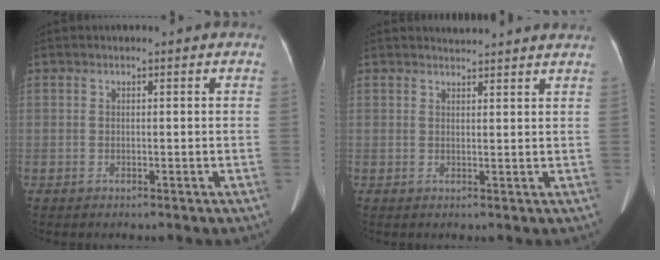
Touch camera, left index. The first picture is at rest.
{"total": 5.0, "force": [5.0, -0.3, 0.6], "torque": [-0.009, 0.009, 0.051]}